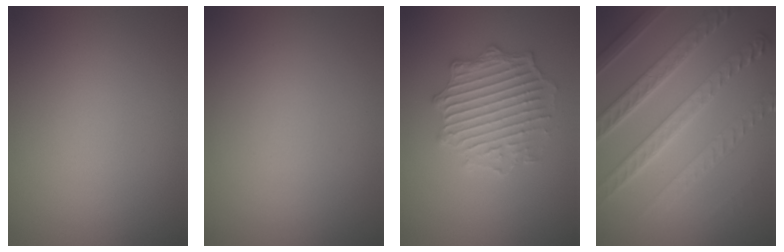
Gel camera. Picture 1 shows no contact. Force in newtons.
{"total": 0.0}
{"total": 4.1, "press": 4.1, "slide": 0.3}
{"total": 6.6, "press": 5.9, "slide": 3.0}